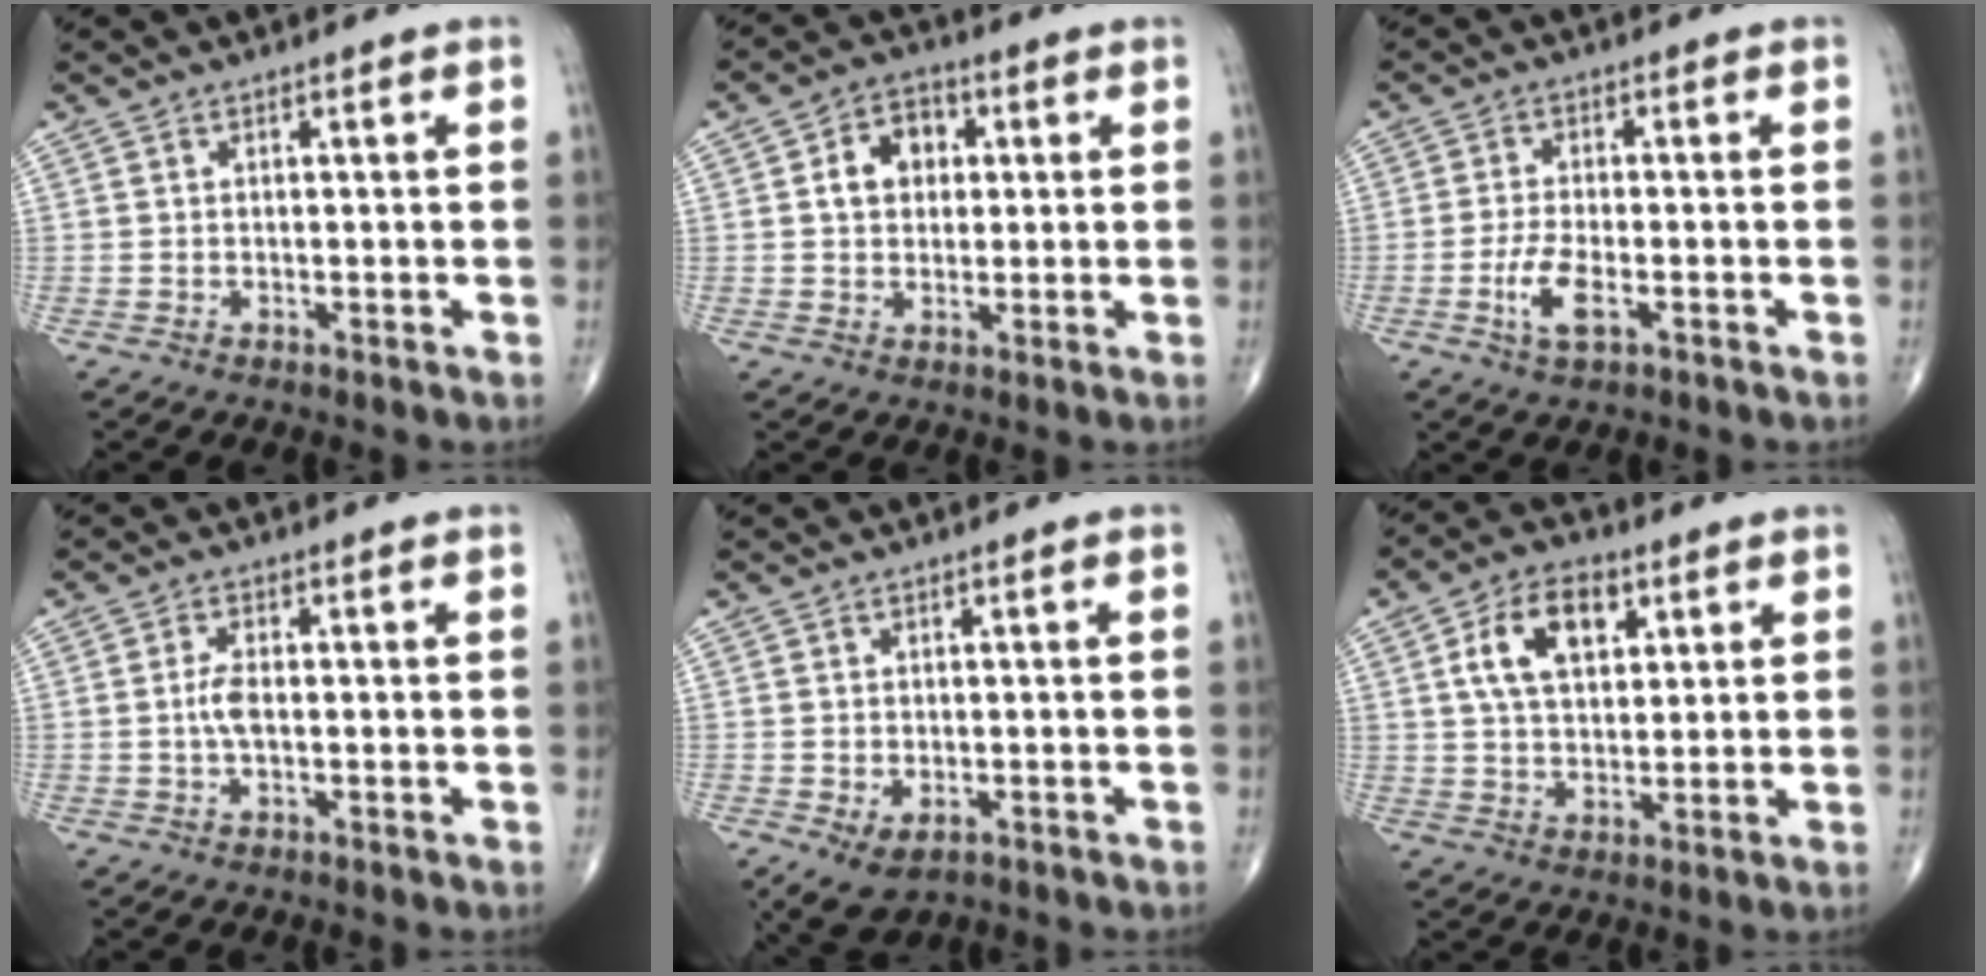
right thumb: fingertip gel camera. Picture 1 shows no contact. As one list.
[{"total": 7.3, "force": [1.3, 5.6, 4.4], "torque": [-0.048, 0.012, 0.015]}, {"total": 5.5, "force": [-2.2, 2.1, 4.6], "torque": [-0.098, 0.005, -0.039]}, {"total": 2.8, "force": [-0.3, 1.2, 2.5], "torque": [-0.056, 0.005, -0.009]}, {"total": 5.5, "force": [-2.2, 3.5, 3.7], "torque": [-0.063, 0.000, -0.027]}, {"total": 10.8, "force": [3.7, 6.4, 7.9], "torque": [-0.122, -0.002, 0.063]}]